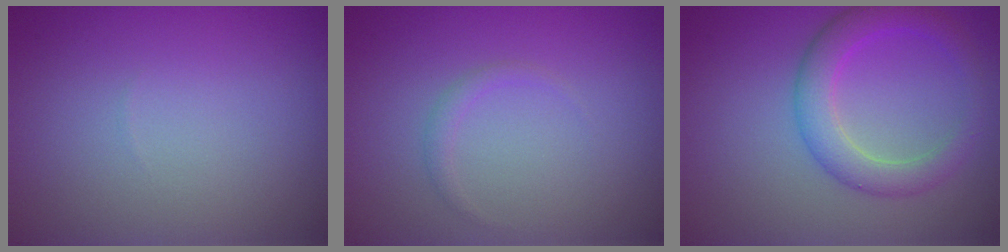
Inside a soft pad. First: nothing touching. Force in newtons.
{"total": 0.8, "press": 0.8, "slide": 0.1}
{"total": 3.9, "press": 3.9, "slide": 0.1}